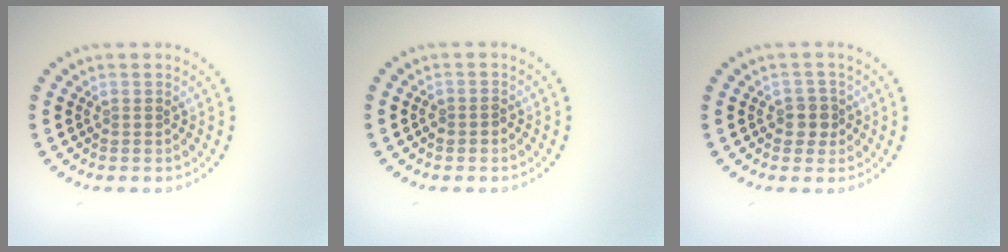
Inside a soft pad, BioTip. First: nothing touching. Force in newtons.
{"total": 0.8, "press": 0.7, "slide": 0.4}
{"total": 1.8, "press": 1.6, "slide": 0.9}